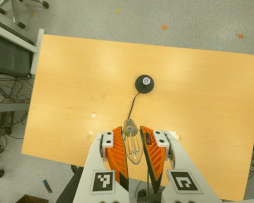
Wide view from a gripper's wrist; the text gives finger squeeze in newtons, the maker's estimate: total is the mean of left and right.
{"total": 21.6, "left": 23.9, "right": 19.4}